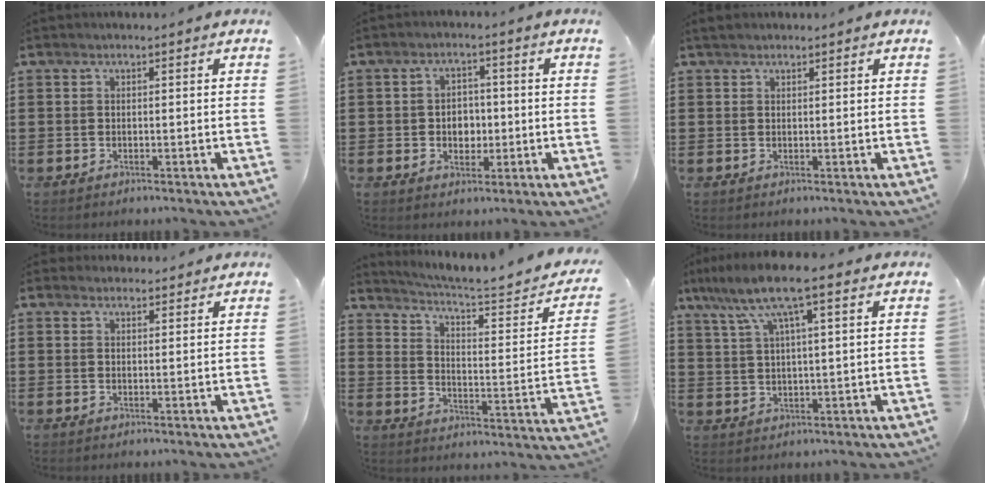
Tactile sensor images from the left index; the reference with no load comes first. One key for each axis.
{"total": 3.7, "fx": -0.5, "fy": 3.0, "fz": 2.2, "tx": -0.035, "ty": 0.002, "tz": -0.016}
{"total": 1.0, "fx": 0.9, "fy": 0.3, "fz": 0.3, "tx": -0.009, "ty": 0.004, "tz": 0.018}
{"total": 1.9, "fx": 1.8, "fy": 0.6, "fz": 0.1, "tx": -0.007, "ty": 0.003, "tz": 0.036}
{"total": 4.3, "fx": 3.6, "fy": 0.2, "fz": 2.3, "tx": -0.065, "ty": -0.029, "tz": 0.052}
{"total": 8.8, "fx": 5.4, "fy": 1.2, "fz": 6.8, "tx": -0.148, "ty": -0.005, "tz": 0.093}